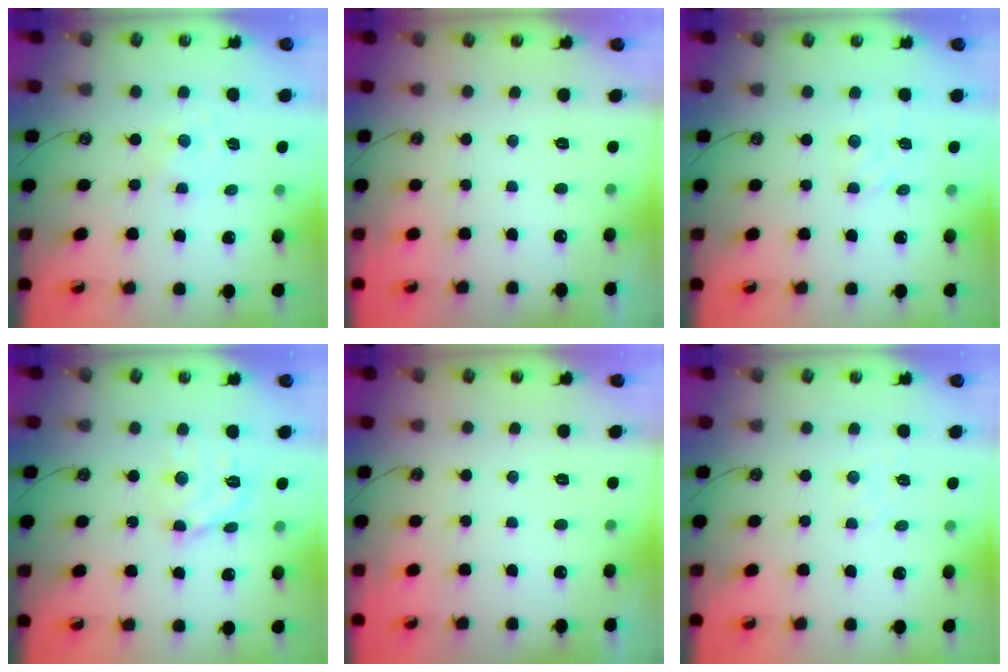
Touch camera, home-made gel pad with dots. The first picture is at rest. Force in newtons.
{"total": 0.0}
{"total": 3.1, "press": 3.1, "slide": 0.5}
{"total": 10.6, "press": 10.5, "slide": 1.5}
{"total": 0.0}
{"total": 2.5, "press": 2.5, "slide": 0.4}